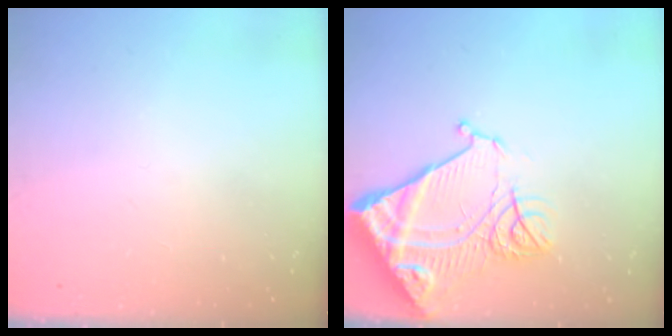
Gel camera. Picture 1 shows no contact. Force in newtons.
{"total": 17.1, "press": 17.0, "slide": 1.9}